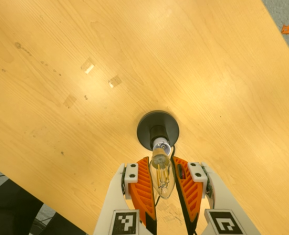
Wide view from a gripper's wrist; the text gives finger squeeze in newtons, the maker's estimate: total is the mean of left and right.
{"total": 12.1, "left": 12.0, "right": 12.2}